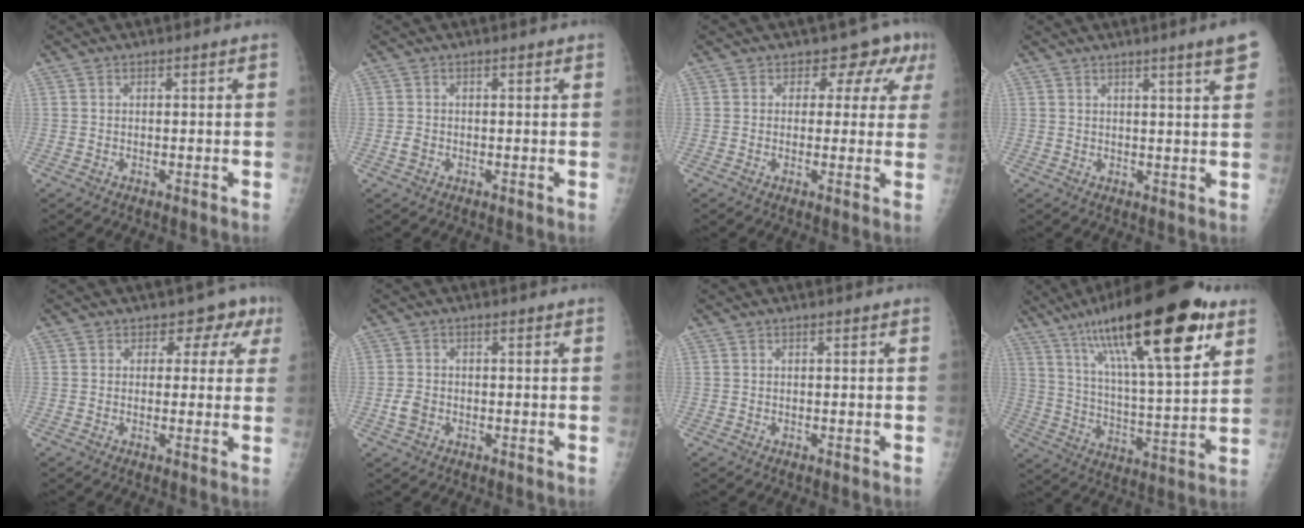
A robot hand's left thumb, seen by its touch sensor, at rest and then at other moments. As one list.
[{"total": 1.3, "force": [-0.1, 1.0, 0.8], "torque": [-0.009, 0.000, -0.001]}, {"total": 6.1, "force": [3.1, 4.4, 2.8], "torque": [0.005, -0.009, 0.022]}, {"total": 5.4, "force": [3.3, -0.1, 4.2], "torque": [-0.049, -0.014, 0.044]}, {"total": 5.1, "force": [2.3, 3.9, 2.4], "torque": [0.015, -0.003, 0.016]}, {"total": 2.4, "force": [-0.6, 1.8, 1.5], "torque": [-0.024, 0.001, -0.010]}, {"total": 0.0}, {"total": 27.0, "force": [14.9, 6.7, 21.6], "torque": [-0.340, -0.033, 0.245]}]